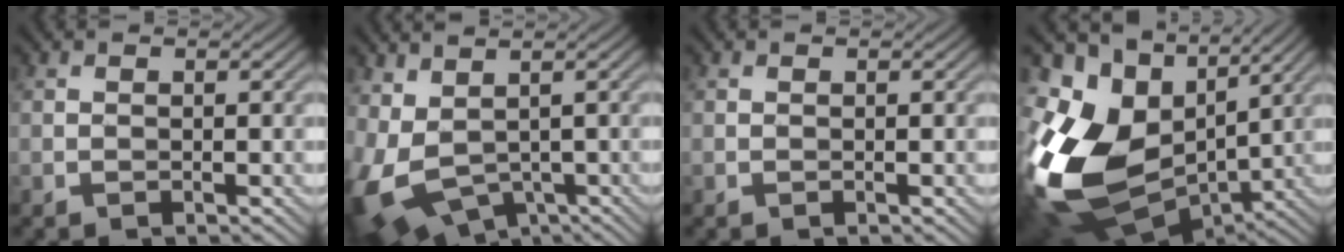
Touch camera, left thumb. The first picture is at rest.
{"total": 10.6, "force": [-0.1, 6.6, 8.3], "torque": [-0.222, -0.045, 0.028]}
{"total": 0.0}
{"total": 18.9, "force": [-0.3, 13.2, 13.5], "torque": [-0.324, -0.030, 0.015]}